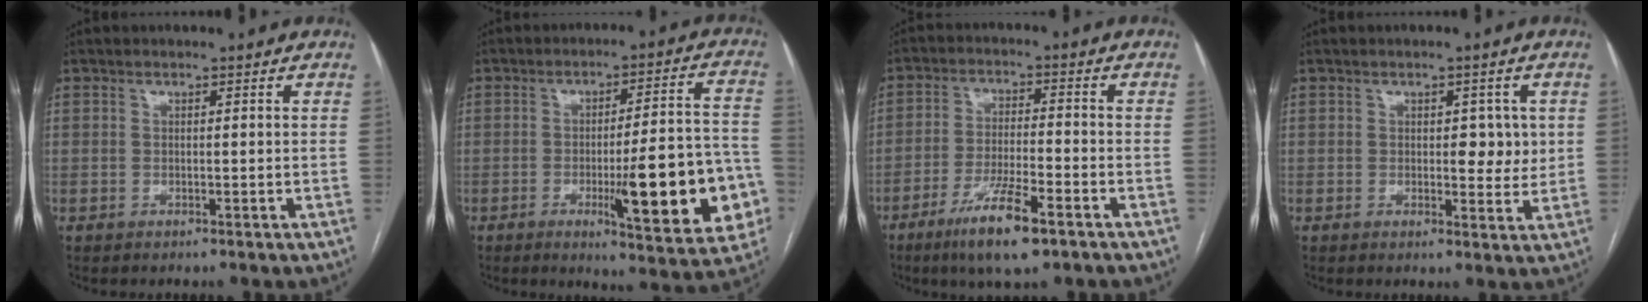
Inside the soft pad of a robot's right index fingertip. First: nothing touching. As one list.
[{"total": 17.4, "force": [-5.2, 2.8, 16.4], "torque": [-0.184, 0.010, -0.060]}, {"total": 9.8, "force": [-6.1, 1.2, 7.6], "torque": [-0.144, -0.020, -0.105]}, {"total": 4.3, "force": [0.7, 2.2, 3.6], "torque": [-0.038, 0.000, 0.010]}]